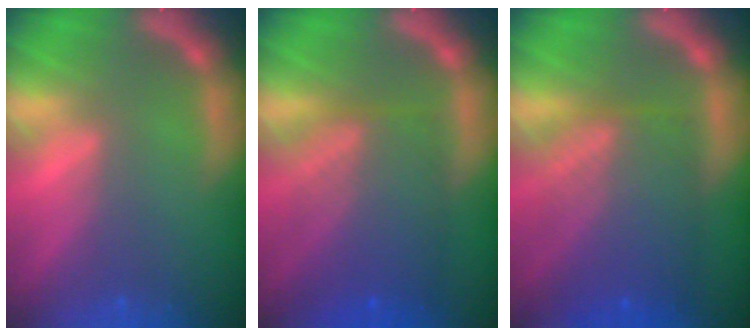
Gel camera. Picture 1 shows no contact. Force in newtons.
{"total": 8.0}
{"total": 8.5}